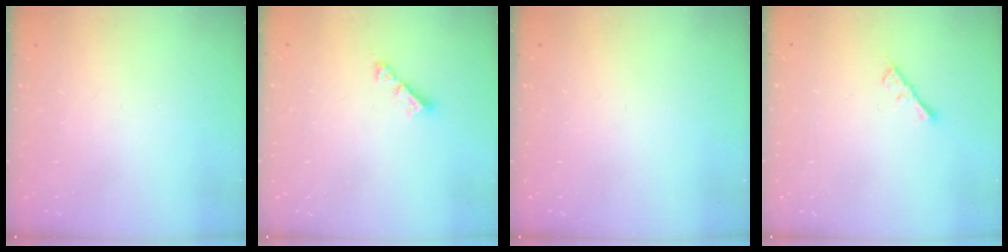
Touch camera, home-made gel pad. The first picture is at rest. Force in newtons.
{"total": 4.2, "press": 4.2, "slide": 0.3}
{"total": 0.0}
{"total": 2.3, "press": 2.2, "slide": 0.4}